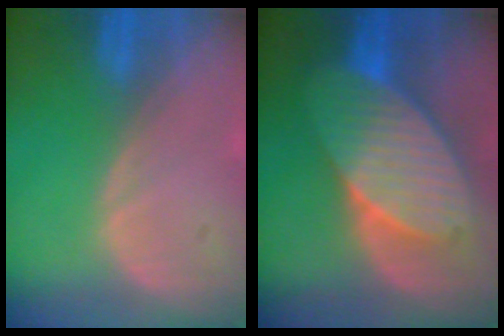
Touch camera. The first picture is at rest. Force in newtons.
{"total": 9.6, "press": 9.6, "slide": 0.4}